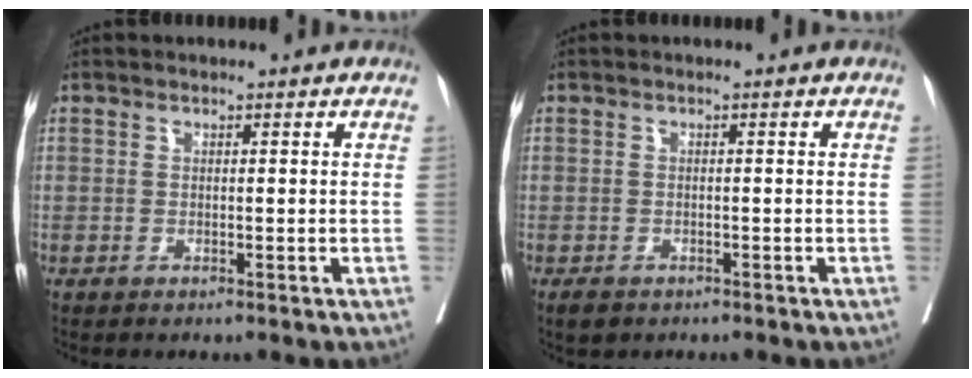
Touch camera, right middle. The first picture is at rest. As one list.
[{"total": 2.2, "force": [-1.6, 1.3, 0.8], "torque": [-0.014, -0.001, -0.021]}]